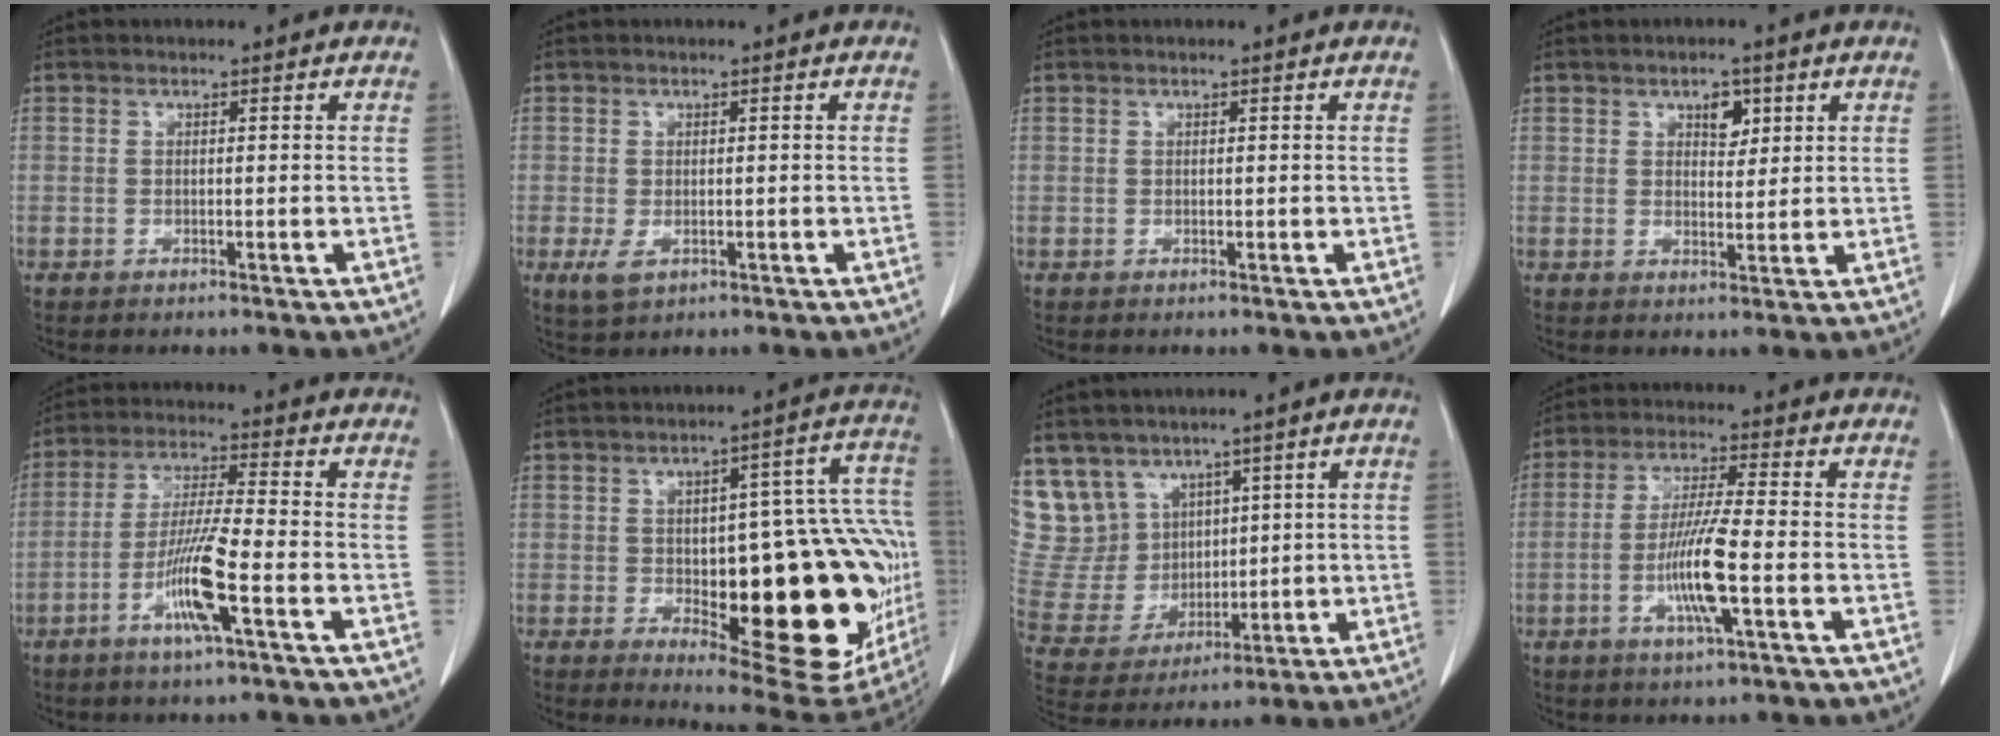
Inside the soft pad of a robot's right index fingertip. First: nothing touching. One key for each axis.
{"total": 2.8, "fx": -0.9, "fy": 1.8, "fz": 1.9, "tx": -0.038, "ty": -0.004, "tz": -0.004}
{"total": 0.0}
{"total": 3.4, "fx": 1.8, "fy": 1.9, "fz": 2.2, "tx": -0.030, "ty": 0.000, "tz": 0.031}
{"total": 9.3, "fx": -3.9, "fy": -0.1, "fz": 8.4, "tx": -0.167, "ty": -0.009, "tz": -0.078}
{"total": 26.9, "fx": -4.4, "fy": 9.1, "fz": 24.9, "tx": -0.239, "ty": 0.026, "tz": -0.029}
{"total": 12.0, "fx": 7.9, "fy": 8.9, "fz": 1.9, "tx": -0.064, "ty": 0.044, "tz": 0.184}
{"total": 8.9, "fx": -2.6, "fy": 0.1, "fz": 8.5, "tx": -0.166, "ty": -0.009, "tz": -0.054}